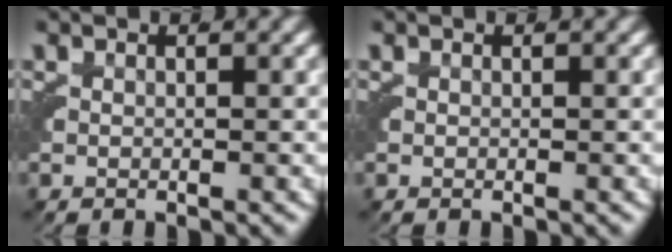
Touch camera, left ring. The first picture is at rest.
{"total": 0.0}